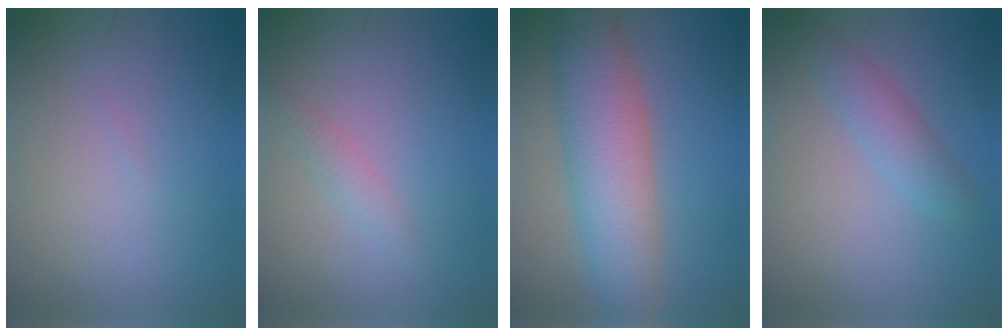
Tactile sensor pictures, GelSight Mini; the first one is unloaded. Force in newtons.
{"total": 1.3, "press": 1.3, "slide": 0.1}
{"total": 7.5, "press": 7.5, "slide": 0.5}
{"total": 2.5, "press": 2.5, "slide": 0.1}